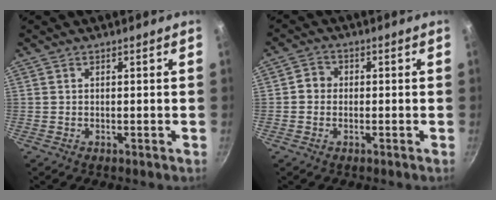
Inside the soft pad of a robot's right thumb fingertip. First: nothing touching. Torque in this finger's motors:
{"motor_torque": [-0.29, 0.56, 0.41, -0.31, -0.02]}